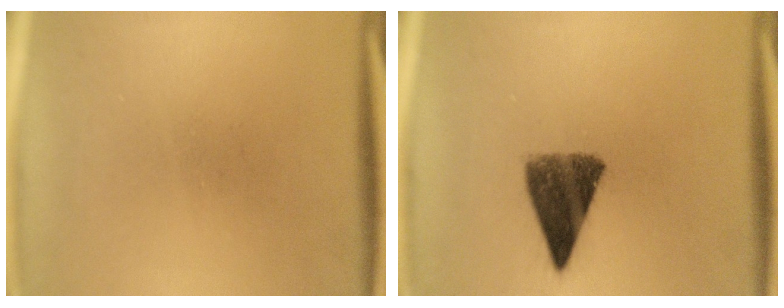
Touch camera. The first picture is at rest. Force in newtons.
{"total": 9.1}